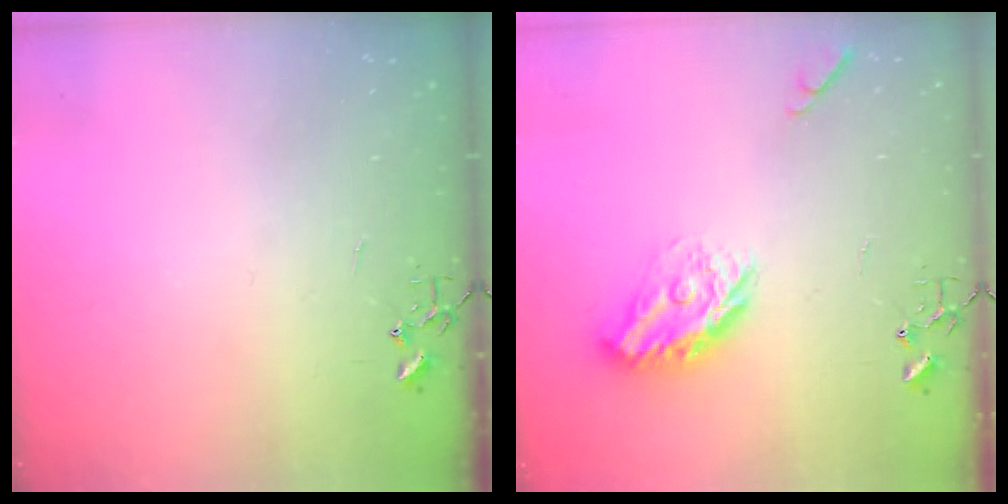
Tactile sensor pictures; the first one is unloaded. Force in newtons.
{"total": 13.5, "press": 13.4, "slide": 0.7}